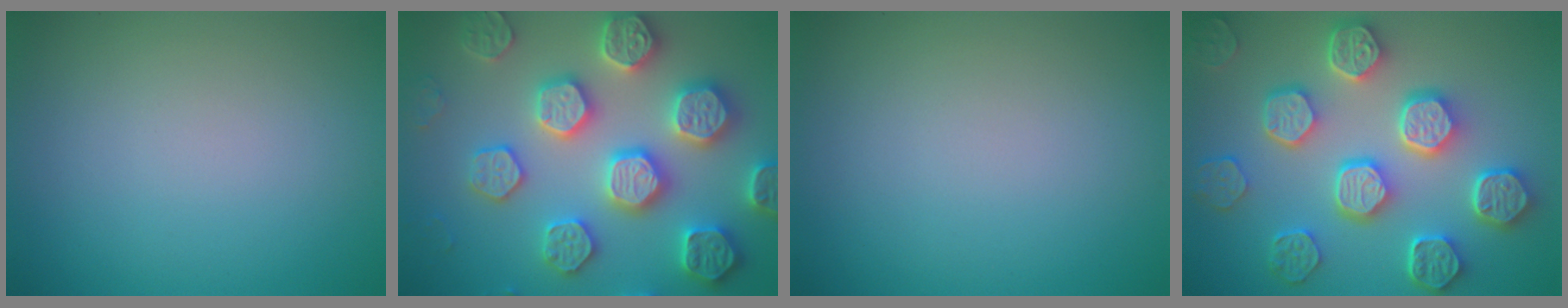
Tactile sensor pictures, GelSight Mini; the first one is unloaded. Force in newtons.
{"total": 7.9, "press": 7.7, "slide": 1.7}
{"total": 0.0}
{"total": 8.1, "press": 6.5, "slide": 4.8}